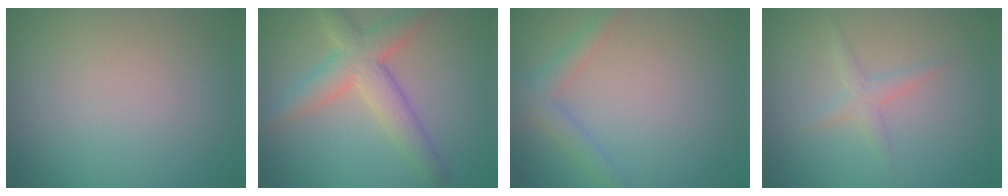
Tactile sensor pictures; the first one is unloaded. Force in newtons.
{"total": 5.2, "press": 5.2, "slide": 0.5}
{"total": 2.2, "press": 2.2, "slide": 0.1}
{"total": 1.6, "press": 1.6, "slide": 0.1}